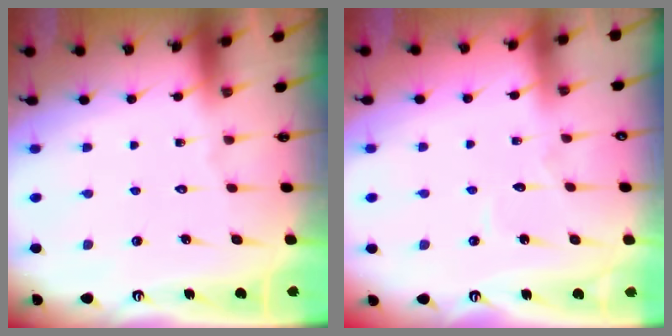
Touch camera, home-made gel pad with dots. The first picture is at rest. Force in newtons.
{"total": 2.8, "press": 2.8, "slide": 0.0}